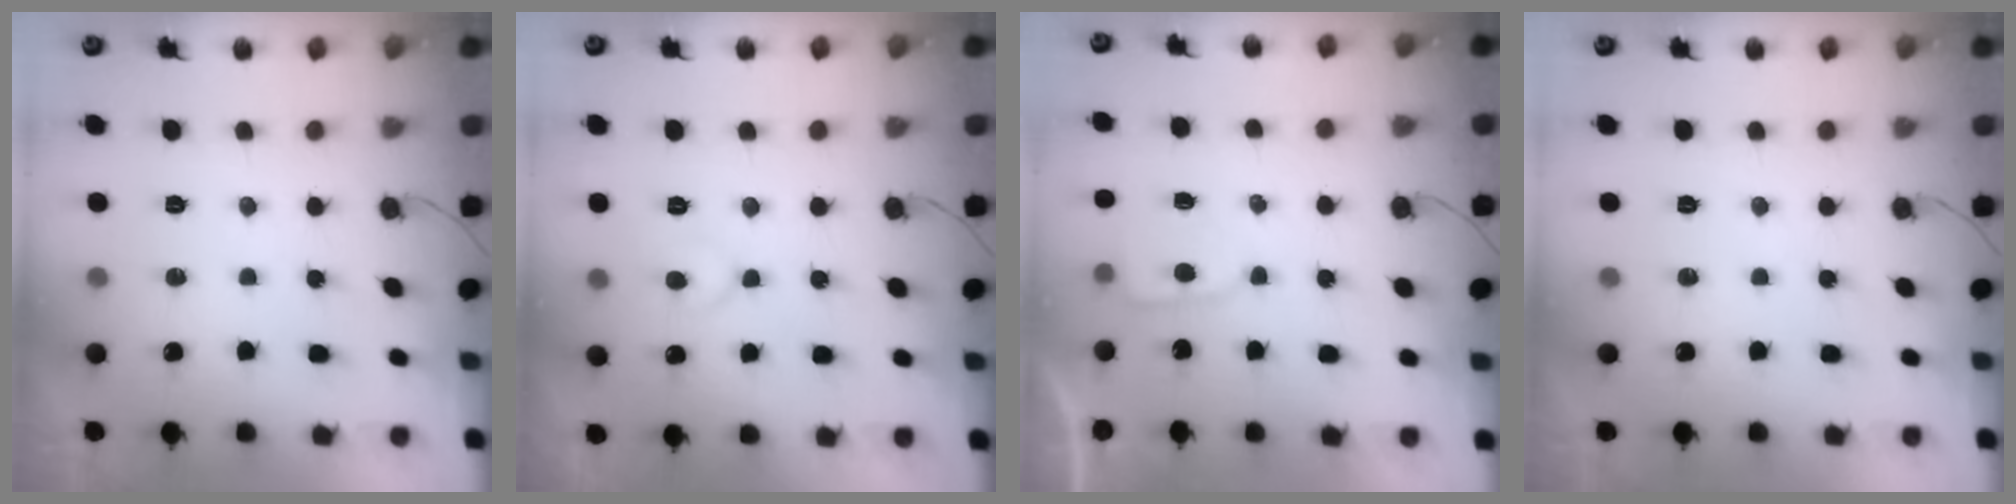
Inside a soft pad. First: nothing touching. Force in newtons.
{"total": 5.5, "press": 5.5, "slide": 0.3}
{"total": 2.8, "press": 2.8, "slide": 0.4}
{"total": 0.0}